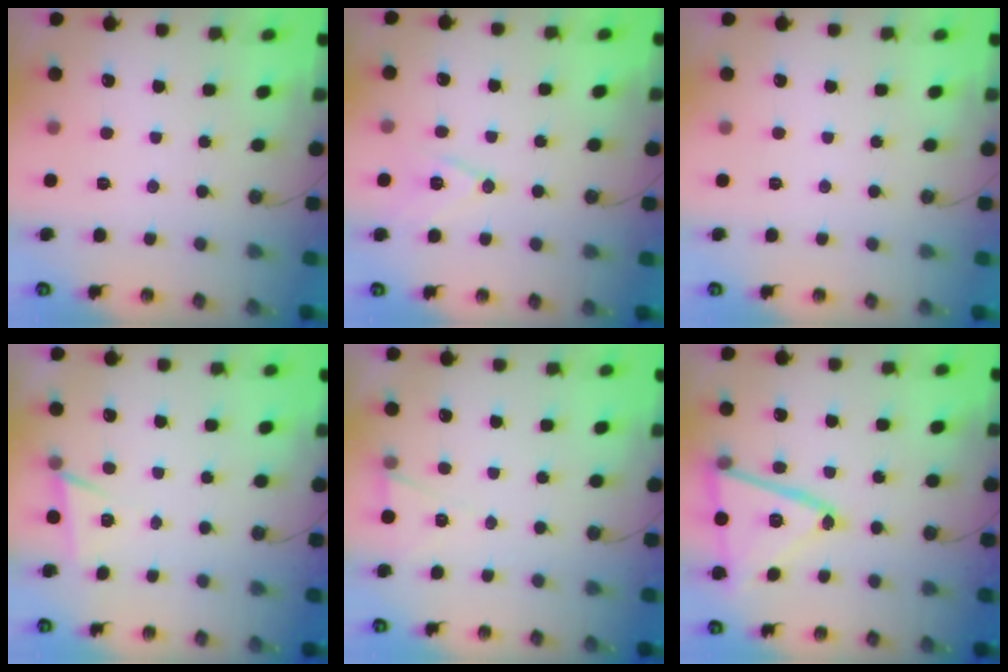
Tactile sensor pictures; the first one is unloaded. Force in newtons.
{"total": 10.1, "press": 9.4, "slide": 3.5}
{"total": 0.0}
{"total": 4.5, "press": 2.3, "slide": 3.8}
{"total": 5.2, "press": 3.1, "slide": 4.2}
{"total": 19.0, "press": 18.9, "slide": 1.7}